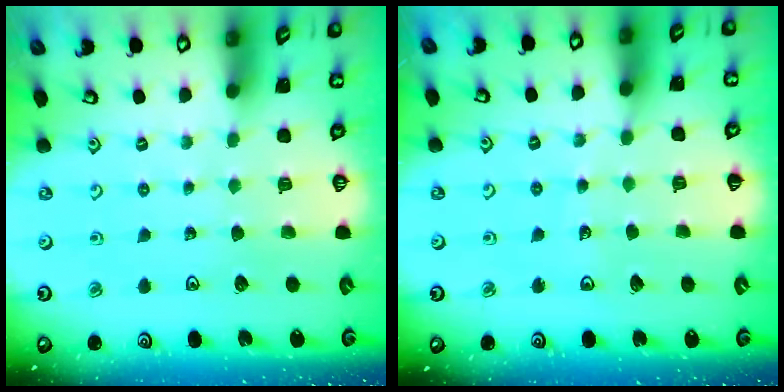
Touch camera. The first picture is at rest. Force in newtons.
{"total": 2.5, "press": 2.5, "slide": 0.2}